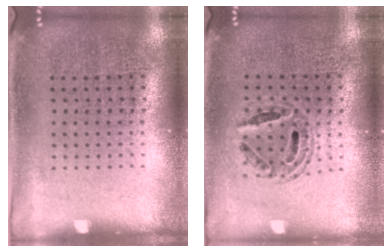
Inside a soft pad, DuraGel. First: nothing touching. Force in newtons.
{"total": 0.7, "press": 0.6, "slide": 0.2}